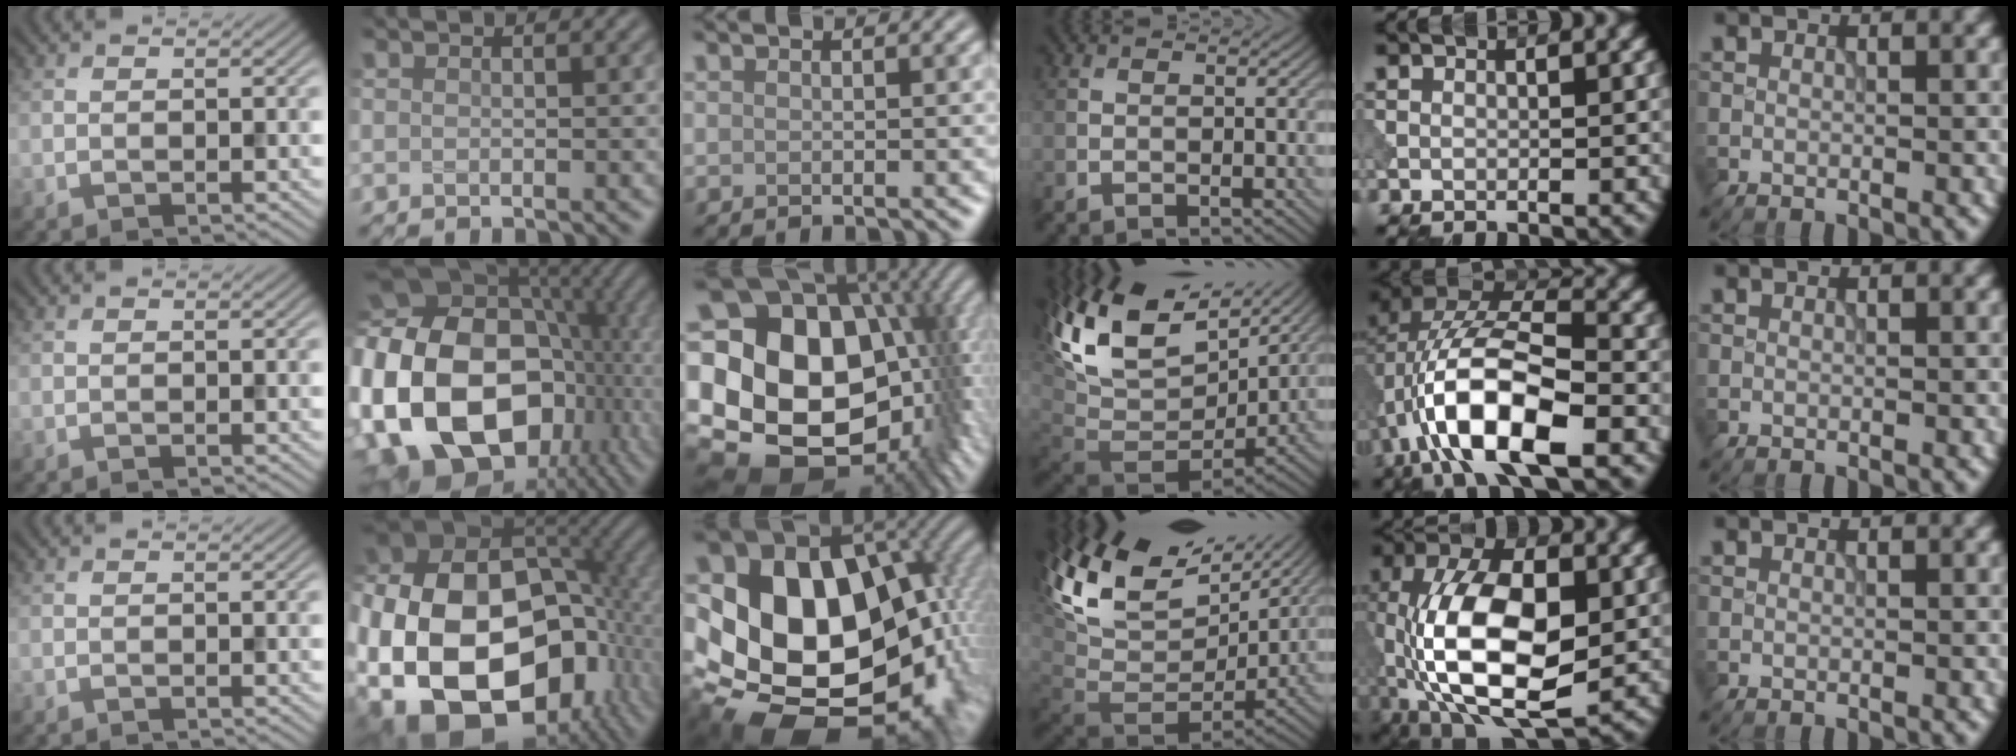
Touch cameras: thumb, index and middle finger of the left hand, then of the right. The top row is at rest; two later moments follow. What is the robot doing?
{"motion": "insert", "object": "peg toy"}